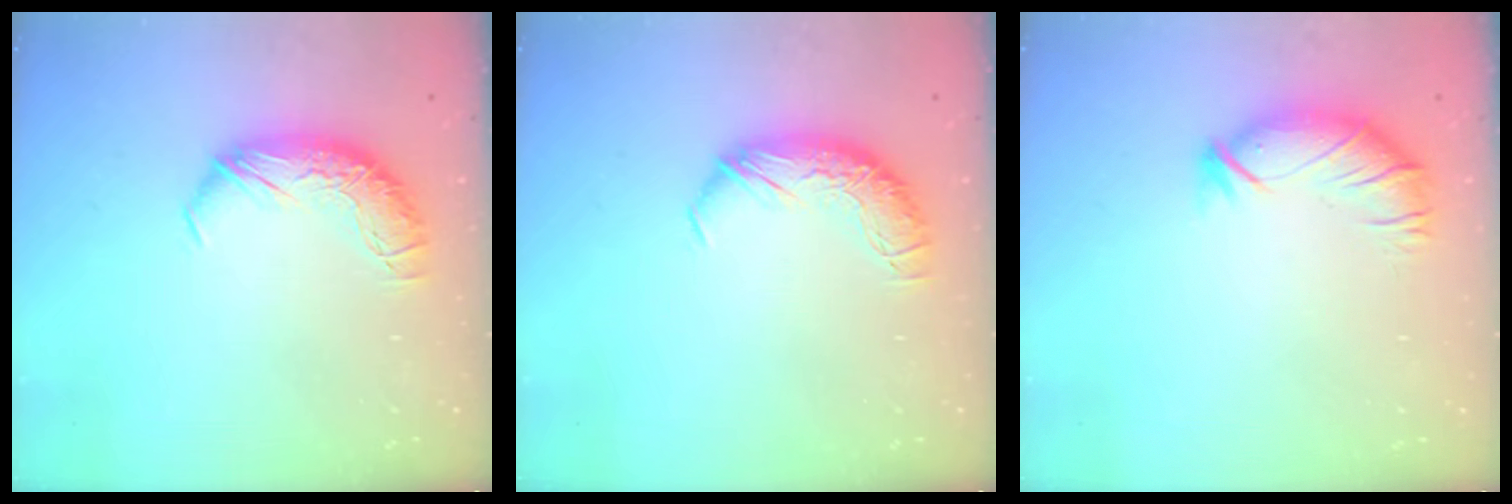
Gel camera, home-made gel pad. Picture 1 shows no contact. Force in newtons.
{"total": 0.0}
{"total": 2.9, "press": 2.3, "slide": 1.6}